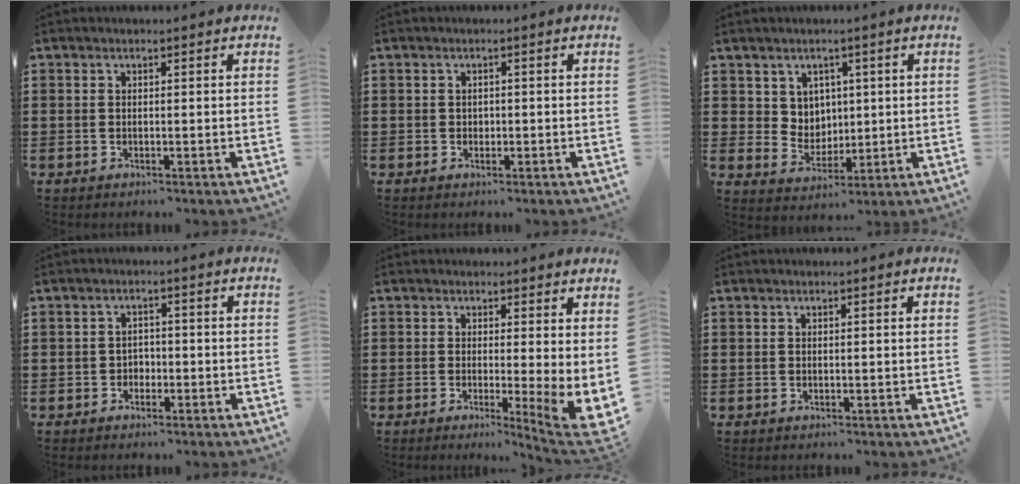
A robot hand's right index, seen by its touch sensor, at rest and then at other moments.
{"total": 0.7, "force": [0.0, 0.7, 0.2], "torque": [-0.008, 0.001, 0.000]}
{"total": 4.6, "force": [2.3, 3.9, 0.7], "torque": [-0.035, 0.005, 0.042]}
{"total": 1.7, "force": [-0.8, 1.4, 0.5], "torque": [-0.016, 0.000, -0.020]}
{"total": 2.7, "force": [0.9, 0.2, 2.6], "torque": [-0.042, -0.022, 0.016]}
{"total": 0.0}